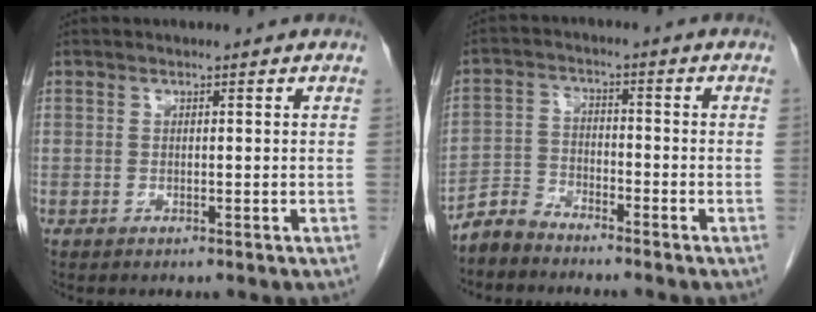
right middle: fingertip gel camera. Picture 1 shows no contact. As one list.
[{"total": 4.3, "force": [-4.1, 1.1, 0.2], "torque": [-0.003, -0.006, -0.083]}]